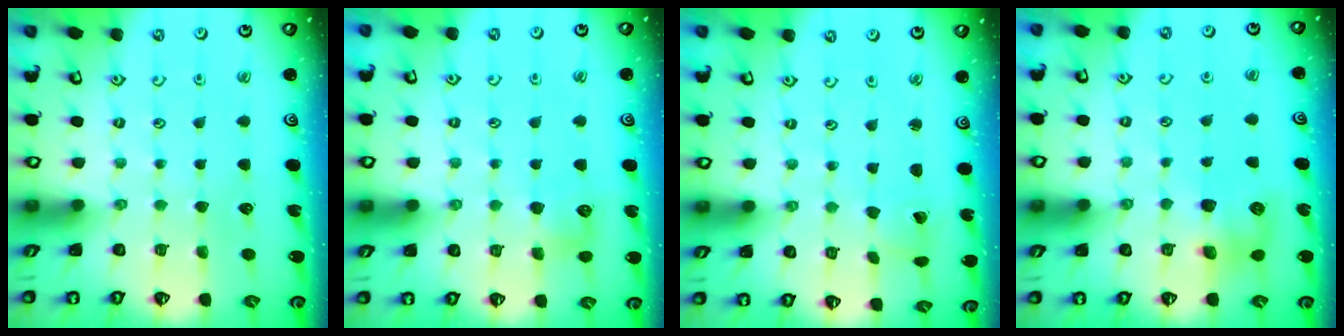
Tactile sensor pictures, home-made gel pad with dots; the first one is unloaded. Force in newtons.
{"total": 8.5, "press": 8.5, "slide": 0.7}
{"total": 2.4, "press": 2.4, "slide": 0.2}
{"total": 9.0, "press": 9.0, "slide": 0.9}